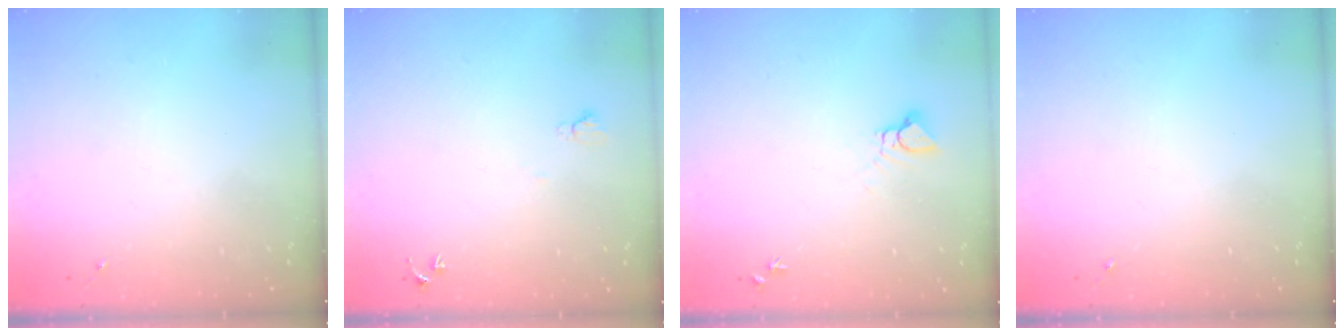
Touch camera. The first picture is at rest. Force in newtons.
{"total": 4.8, "press": 4.8, "slide": 0.6}
{"total": 3.9, "press": 3.9, "slide": 0.2}
{"total": 0.0}